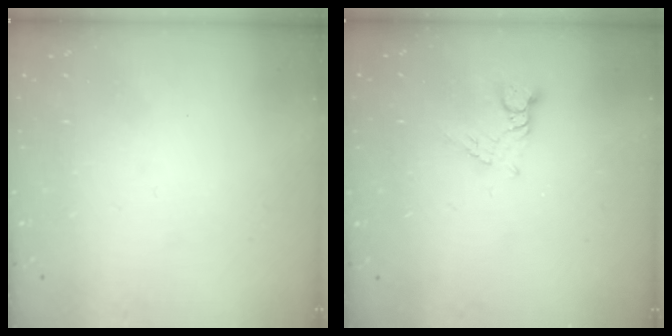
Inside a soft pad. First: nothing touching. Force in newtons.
{"total": 3.3, "press": 3.2, "slide": 0.4}